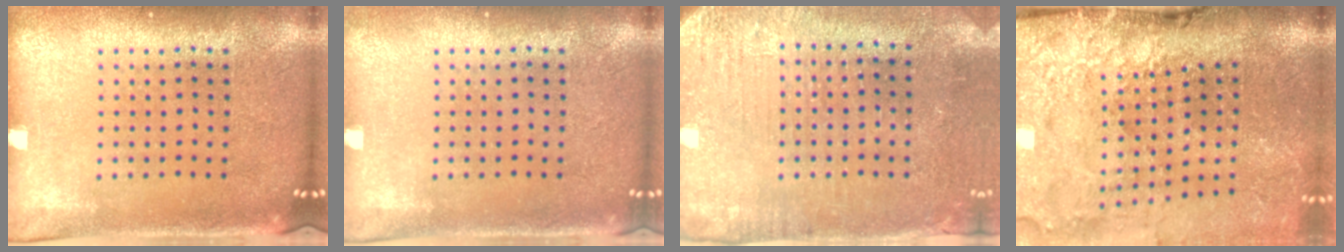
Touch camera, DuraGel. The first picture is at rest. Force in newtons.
{"total": 0.5, "press": 0.5, "slide": 0.2}
{"total": 3.1, "press": 2.7, "slide": 1.4}
{"total": 5.0, "press": 3.8, "slide": 3.3}